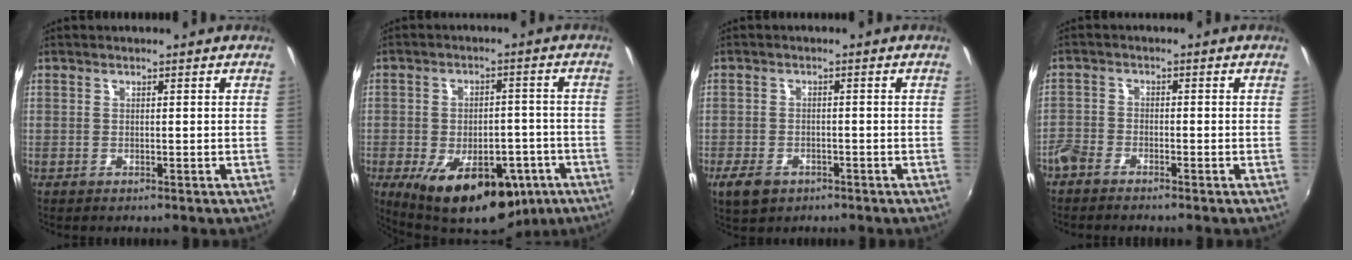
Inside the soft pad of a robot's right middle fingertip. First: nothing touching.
{"total": 17.0, "force": [-8.7, 9.2, 11.3], "torque": [-0.198, -0.016, -0.114]}
{"total": 5.2, "force": [-3.1, 3.2, 2.7], "torque": [-0.071, -0.013, -0.055]}
{"total": 3.7, "force": [-3.1, 1.7, 1.1], "torque": [-0.035, -0.002, -0.067]}